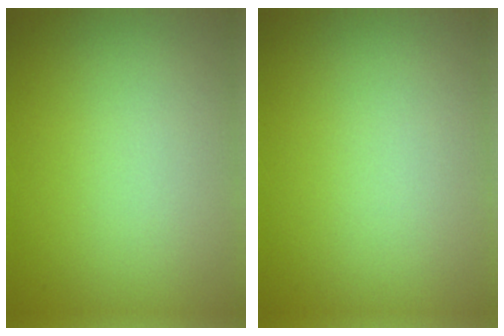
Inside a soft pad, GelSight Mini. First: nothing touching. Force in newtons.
{"total": 0.0}